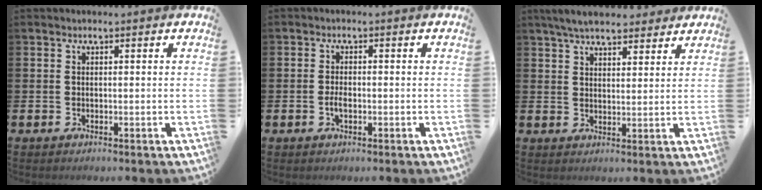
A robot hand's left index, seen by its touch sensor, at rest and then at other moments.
{"total": 1.8, "force": [-0.4, 0.8, 1.6], "torque": [-0.026, -0.001, -0.009]}
{"total": 5.8, "force": [5.4, 1.5, 1.5], "torque": [-0.045, -0.013, 0.100]}